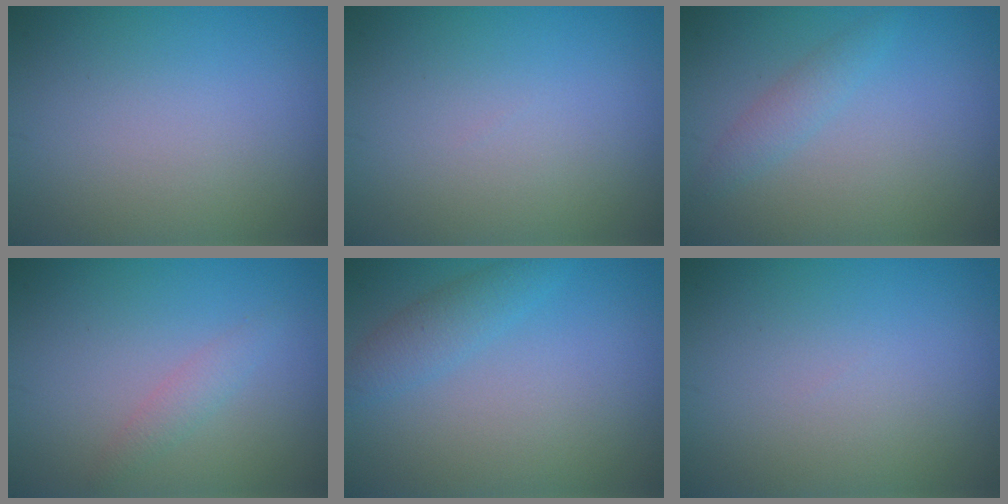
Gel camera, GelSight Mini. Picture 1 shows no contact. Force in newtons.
{"total": 0.0}
{"total": 1.5, "press": 1.5, "slide": 0.1}
{"total": 1.3, "press": 1.3, "slide": 0.1}
{"total": 2.2, "press": 2.2, "slide": 0.0}
{"total": 0.0}